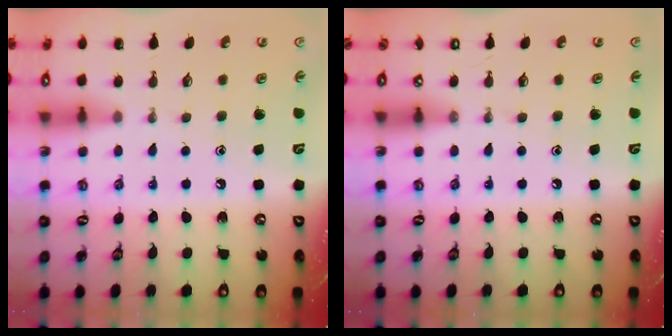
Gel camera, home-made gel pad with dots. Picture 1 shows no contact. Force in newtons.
{"total": 0.0}